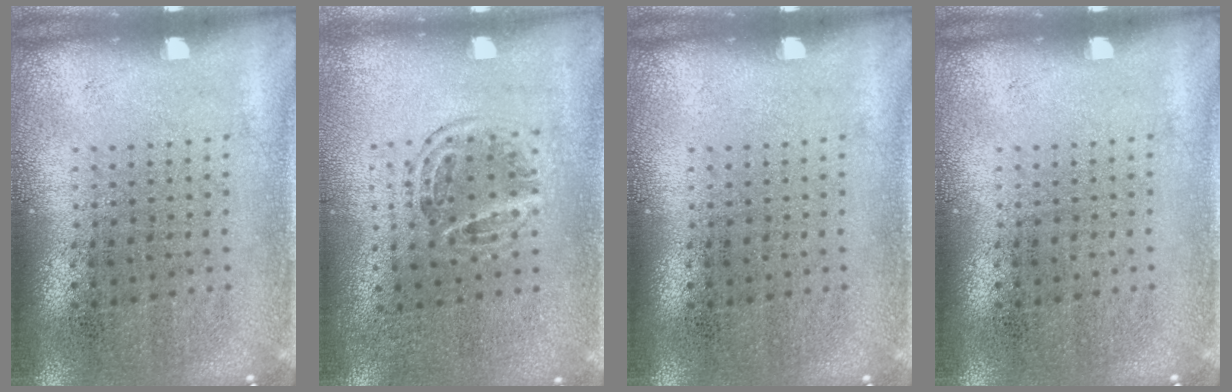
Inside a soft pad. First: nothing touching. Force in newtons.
{"total": 1.0, "press": 1.0, "slide": 0.4}
{"total": 0.0}
{"total": 0.0}